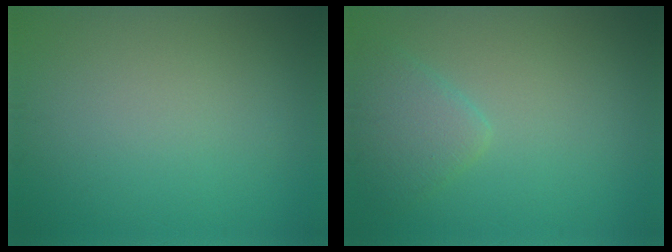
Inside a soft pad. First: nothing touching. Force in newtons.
{"total": 2.5, "press": 2.5, "slide": 0.2}